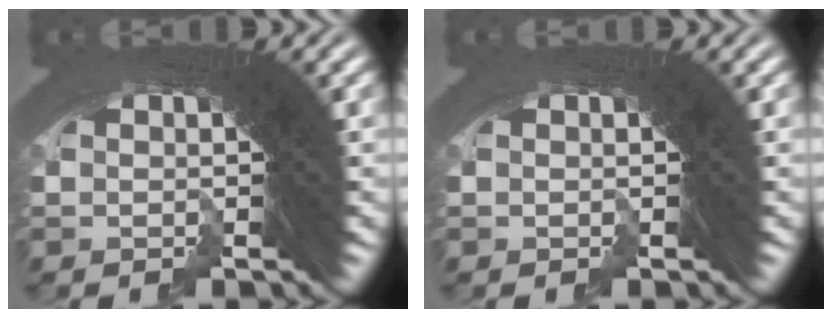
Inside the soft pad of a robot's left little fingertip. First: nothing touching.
{"total": 0.0}